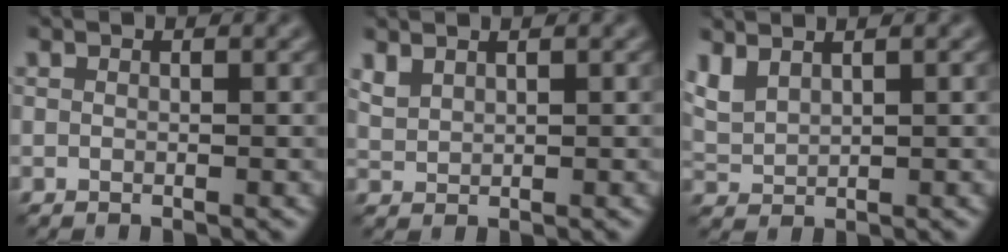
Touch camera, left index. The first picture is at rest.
{"total": 1.5, "force": [1.3, 0.5, 0.6], "torque": [-0.019, 0.003, 0.033]}
{"total": 2.4, "force": [1.9, 0.9, 1.3], "torque": [-0.037, 0.007, 0.046]}